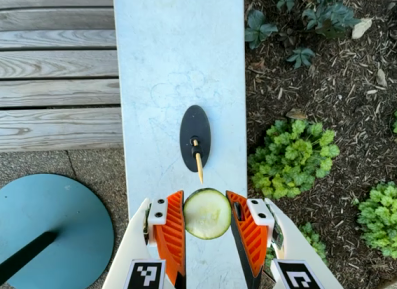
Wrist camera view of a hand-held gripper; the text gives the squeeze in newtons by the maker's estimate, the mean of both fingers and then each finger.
{"total": 13.2, "left": 13.8, "right": 12.5}